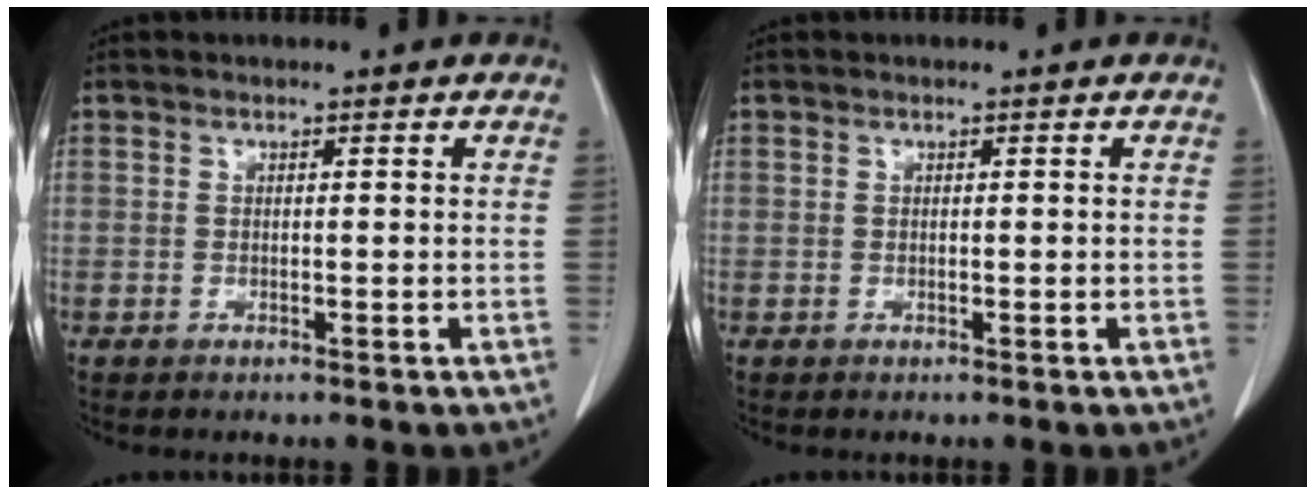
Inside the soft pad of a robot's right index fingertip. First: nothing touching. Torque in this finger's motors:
{"motor_torque": [0.00, 0.00, 0.00, 0.00]}